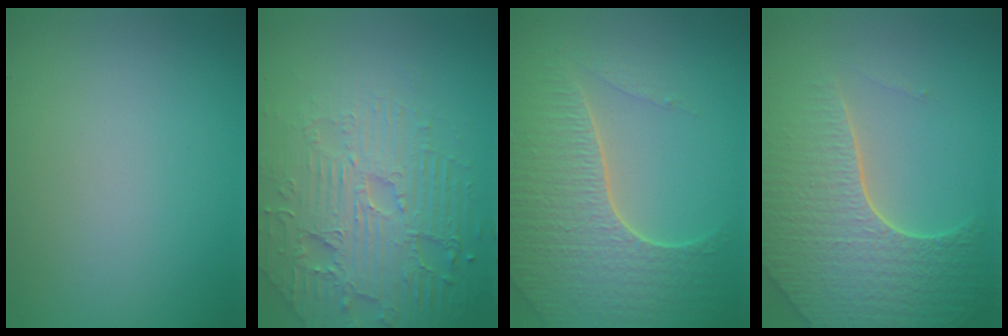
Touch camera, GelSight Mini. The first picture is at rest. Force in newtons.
{"total": 6.9, "press": 5.3, "slide": 4.4}
{"total": 7.0, "press": 5.0, "slide": 4.9}
{"total": 8.3, "press": 5.8, "slide": 6.0}